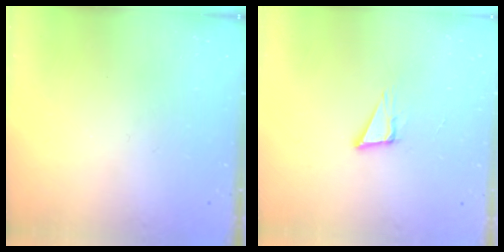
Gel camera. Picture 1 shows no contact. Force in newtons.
{"total": 4.9, "press": 3.8, "slide": 3.0}